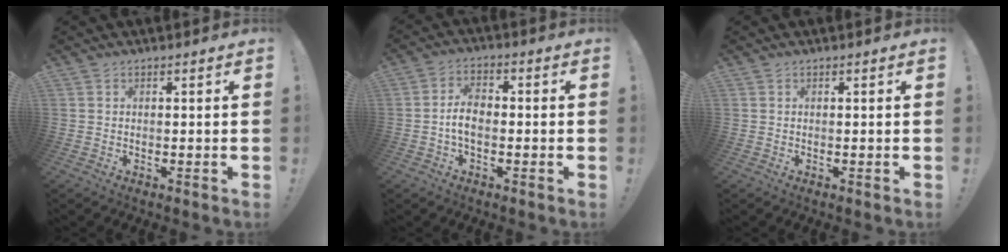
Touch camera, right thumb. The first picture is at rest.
{"total": 6.3, "force": [-1.1, 3.4, 5.2], "torque": [-0.098, 0.007, -0.021]}
{"total": 0.0}